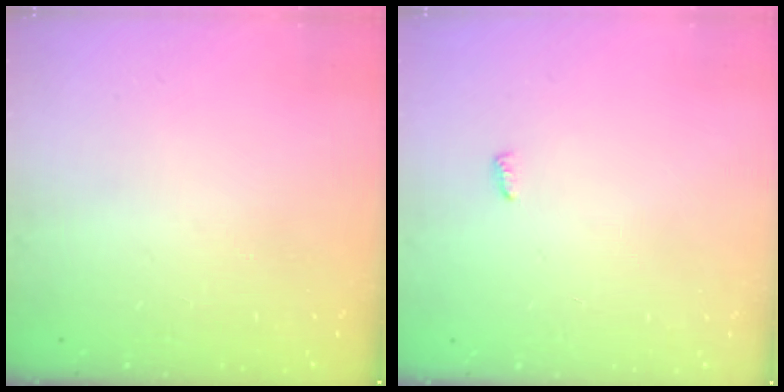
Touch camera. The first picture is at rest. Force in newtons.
{"total": 3.5, "press": 3.5, "slide": 0.3}